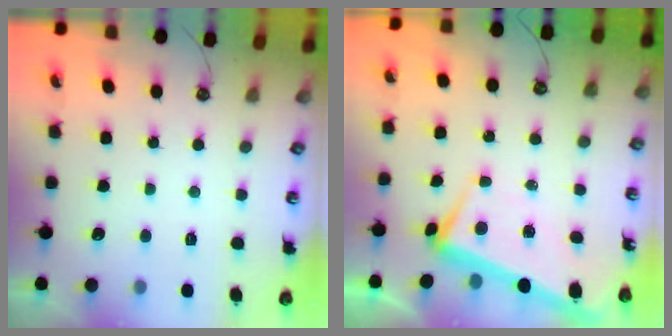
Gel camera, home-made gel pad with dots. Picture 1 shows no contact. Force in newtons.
{"total": 0.8, "press": 0.1, "slide": 0.8}